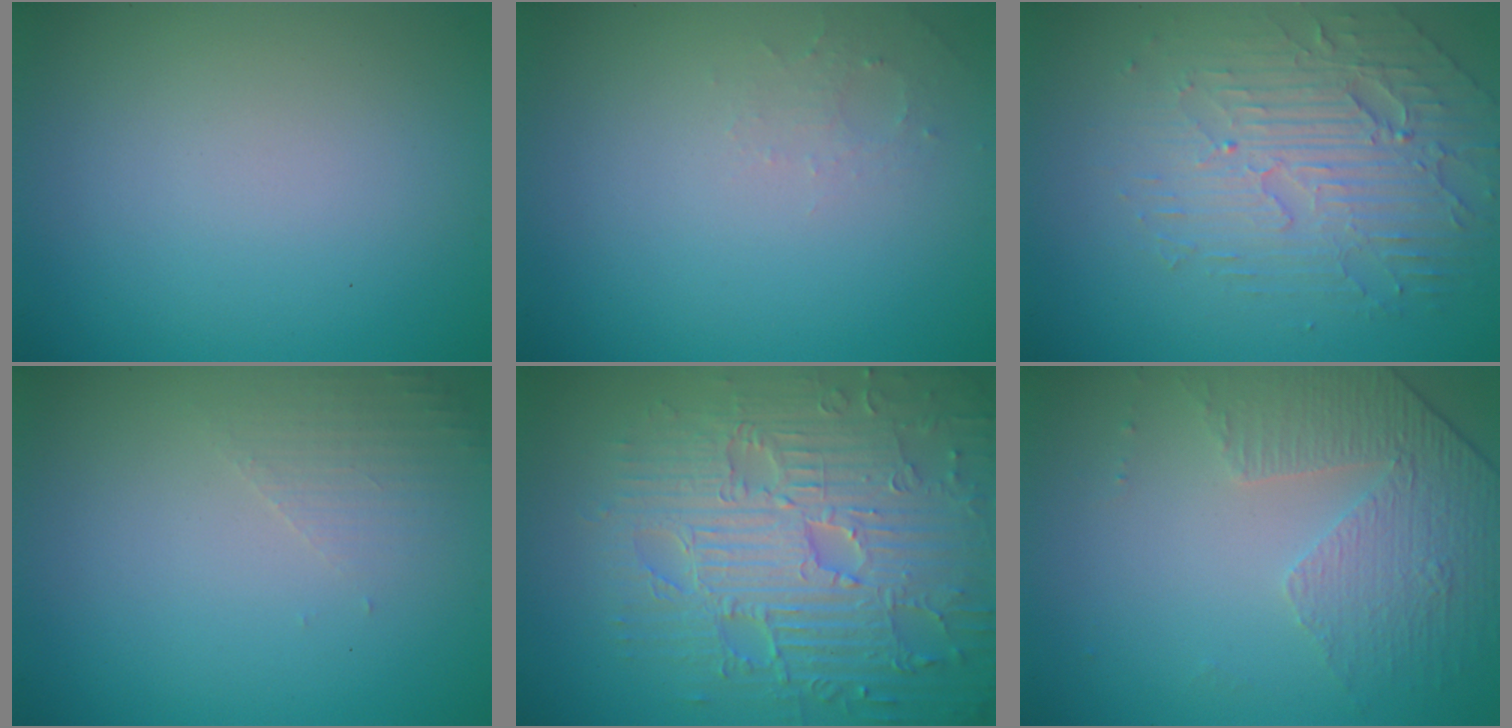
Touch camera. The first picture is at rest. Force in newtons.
{"total": 1.2, "press": 1.2, "slide": 0.3}
{"total": 4.5, "press": 3.9, "slide": 2.3}
{"total": 1.6, "press": 1.6, "slide": 0.4}
{"total": 9.6, "press": 6.9, "slide": 6.7}
{"total": 4.7, "press": 3.1, "slide": 3.5}